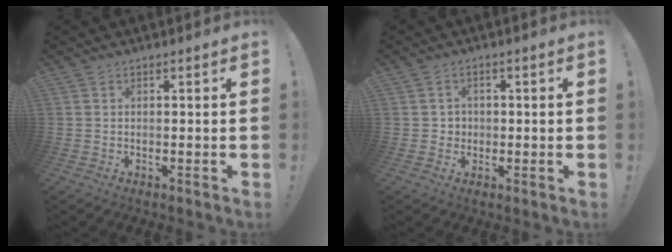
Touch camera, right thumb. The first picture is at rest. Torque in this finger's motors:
{"motor_torque": [0.36, 0.20, 0.19, -0.28, 0.00]}